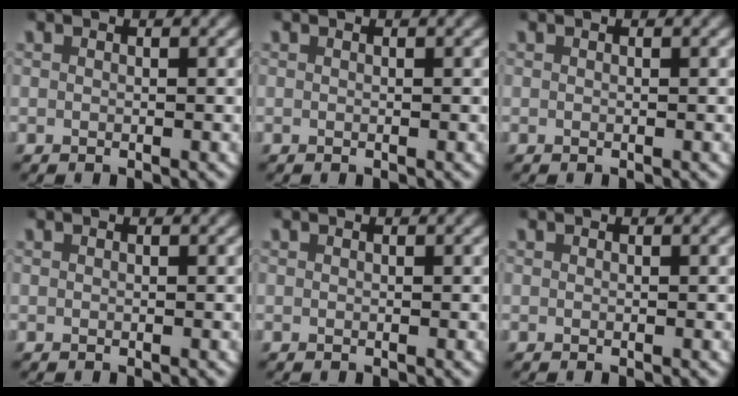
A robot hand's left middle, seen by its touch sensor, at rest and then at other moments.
{"total": 0.0}
{"total": 0.0}
{"total": 0.0}
{"total": 0.0}
{"total": 0.0}